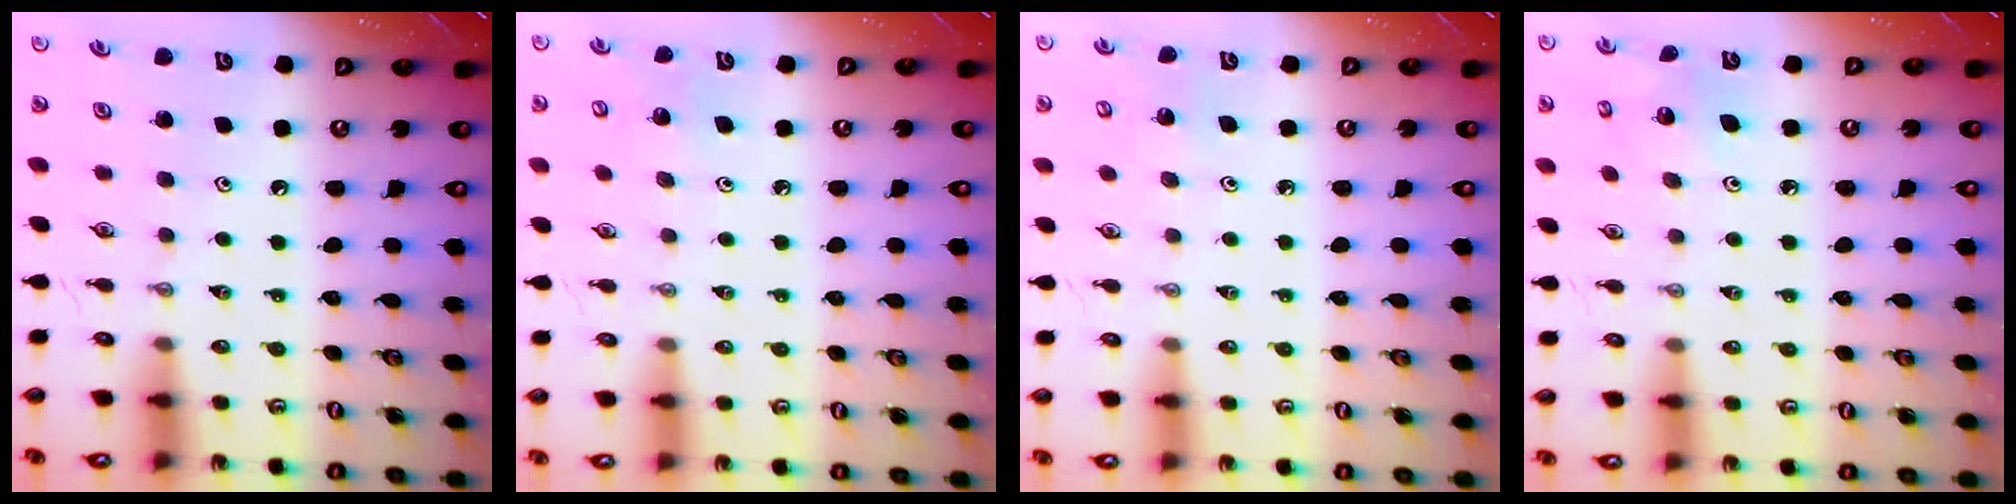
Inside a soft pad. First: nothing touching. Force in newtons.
{"total": 4.9, "press": 4.8, "slide": 0.4}
{"total": 3.6, "press": 3.6, "slide": 0.3}
{"total": 4.7, "press": 4.7, "slide": 0.2}